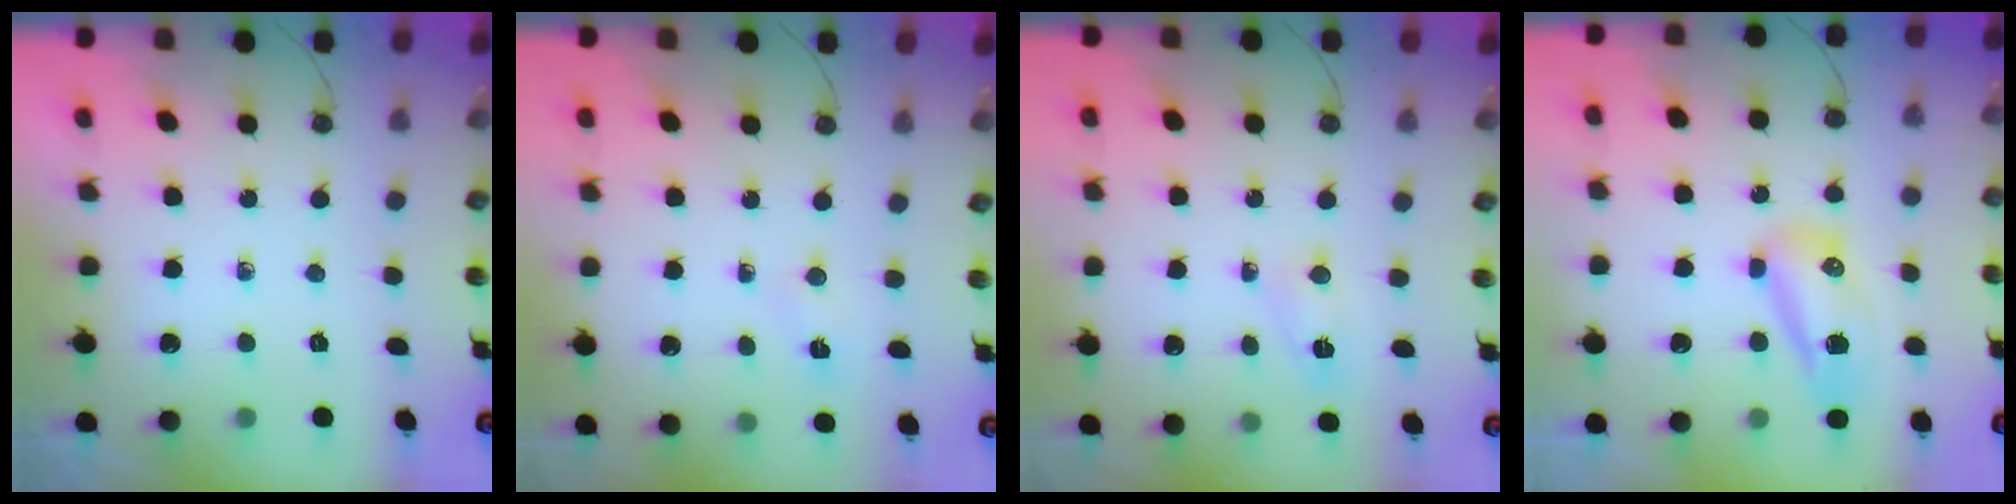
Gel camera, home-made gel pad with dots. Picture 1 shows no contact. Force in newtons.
{"total": 2.7, "press": 1.1, "slide": 2.5}
{"total": 4.0, "press": 3.8, "slide": 1.3}
{"total": 8.5, "press": 8.4, "slide": 1.1}